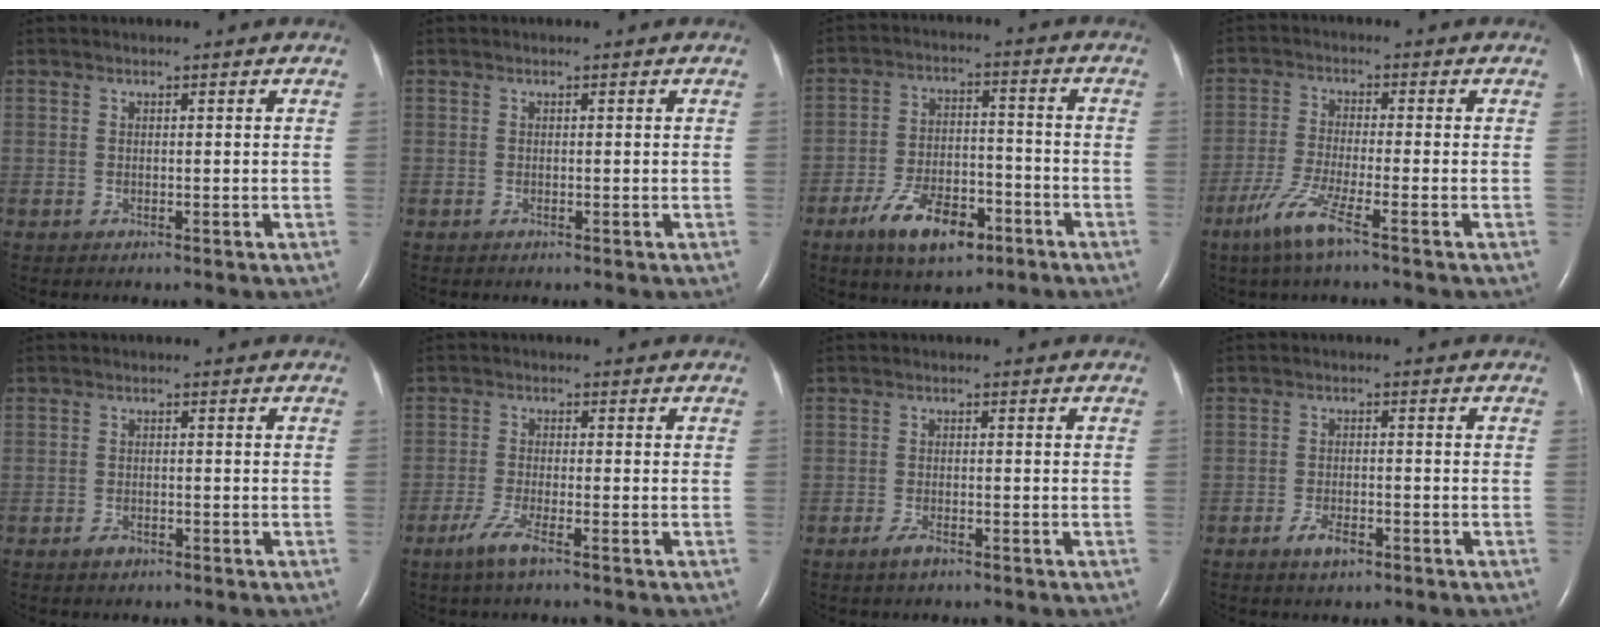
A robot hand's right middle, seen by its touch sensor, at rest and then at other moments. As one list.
[{"total": 0.0}, {"total": 10.5, "force": [-6.2, 4.4, 7.3], "torque": [-0.135, -0.001, -0.103]}, {"total": 6.5, "force": [-4.0, -0.1, 5.0], "torque": [-0.108, -0.015, -0.085]}, {"total": 1.5, "force": [-1.1, 0.8, 0.7], "torque": [-0.012, 0.001, -0.017]}, {"total": 3.9, "force": [-2.6, 0.2, 2.9], "torque": [-0.065, -0.008, -0.054]}, {"total": 2.0, "force": [-1.4, 0.6, 1.3], "torque": [-0.030, -0.002, -0.027]}, {"total": 3.1, "force": [-2.0, 1.1, 2.1], "torque": [-0.046, 0.000, -0.035]}]